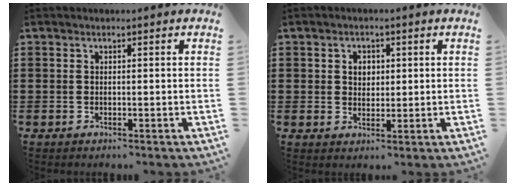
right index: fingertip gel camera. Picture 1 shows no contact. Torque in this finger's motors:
{"motor_torque": [0.05, 0.03, 0.11, 0.03]}